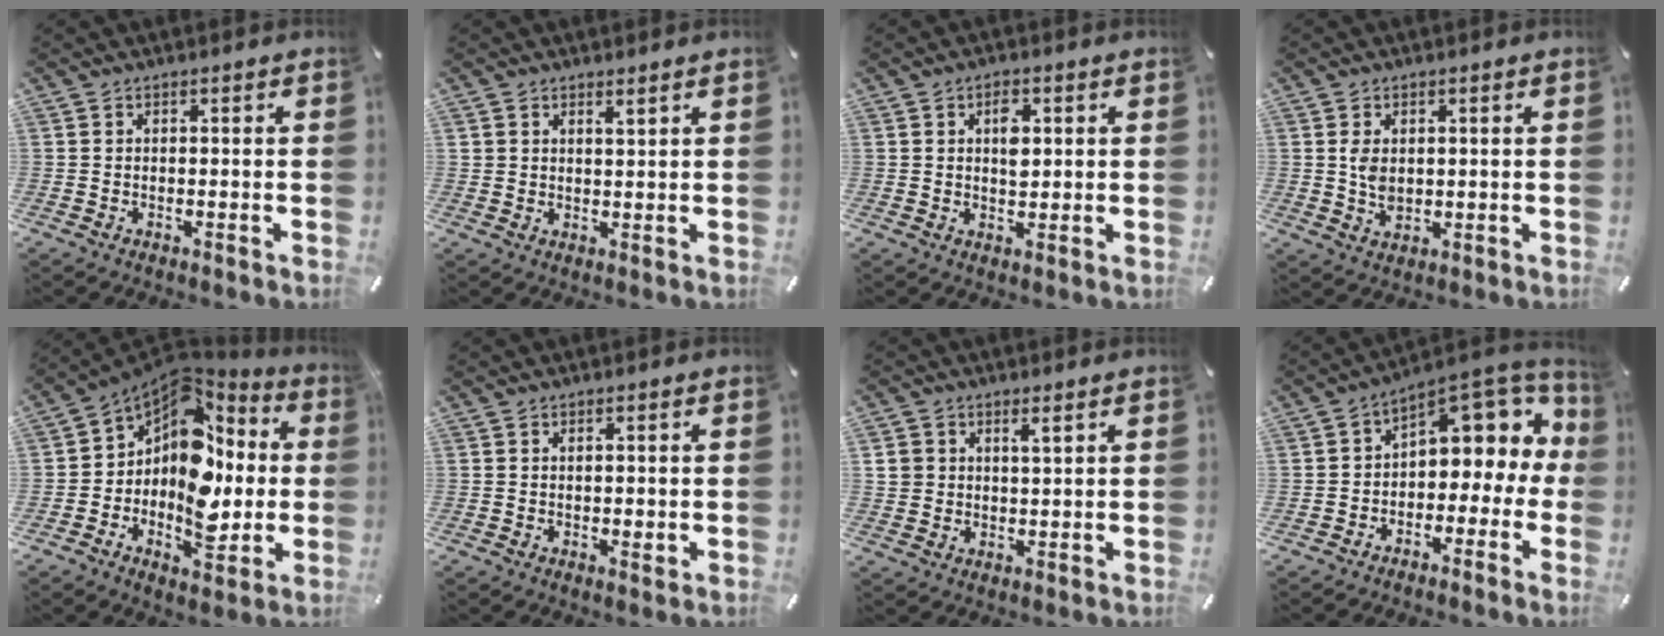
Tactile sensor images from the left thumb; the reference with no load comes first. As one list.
[{"total": 1.8, "force": [1.4, 0.8, 0.6], "torque": [-0.012, -0.001, 0.027]}, {"total": 4.5, "force": [1.1, 2.7, 3.3], "torque": [-0.047, -0.002, 0.012]}, {"total": 4.5, "force": [0.6, 3.1, 3.2], "torque": [-0.079, -0.006, 0.004]}, {"total": 14.6, "force": [-2.0, 10.6, 9.8], "torque": [-0.174, -0.019, -0.038]}, {"total": 1.6, "force": [0.1, 0.8, 1.4], "torque": [-0.028, 0.001, 0.002]}, {"total": 3.9, "force": [1.8, 3.1, 1.6], "torque": [-0.025, -0.002, 0.028]}, {"total": 10.2, "force": [4.5, 6.5, 6.4], "torque": [-0.080, -0.043, 0.078]}]